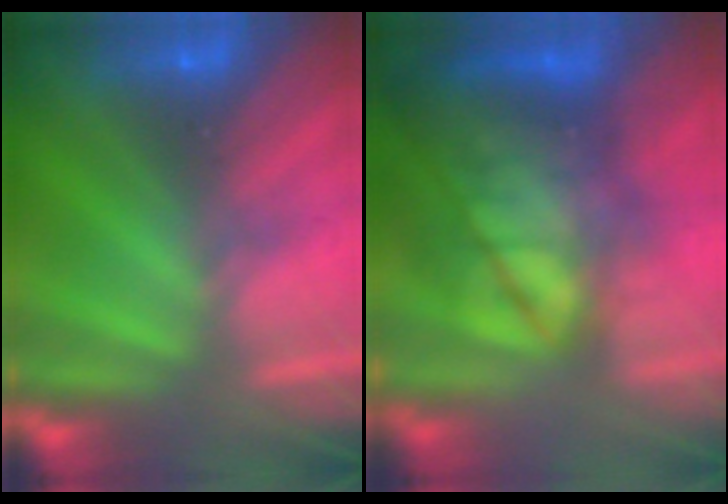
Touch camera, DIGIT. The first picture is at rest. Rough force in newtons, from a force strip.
{"total": 9.1}